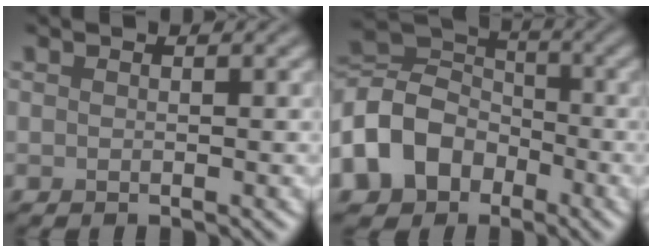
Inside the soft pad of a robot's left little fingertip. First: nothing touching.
{"total": 8.4, "force": [-3.4, 6.5, 4.0], "torque": [-0.086, 0.005, -0.086]}